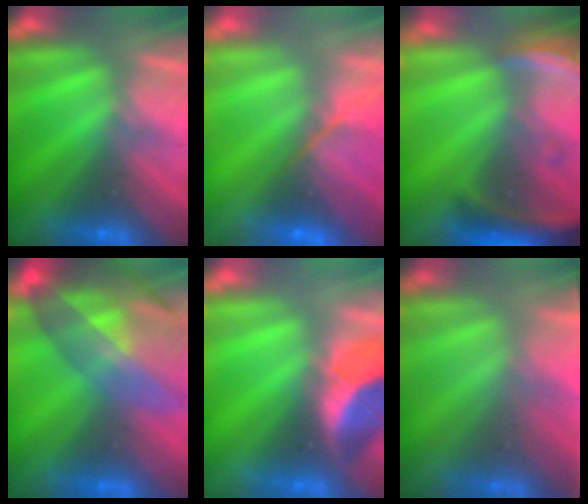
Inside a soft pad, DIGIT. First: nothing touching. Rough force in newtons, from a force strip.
{"total": 9.4}
{"total": 7.0}
{"total": 7.3}
{"total": 2.6}
{"total": 1.6}